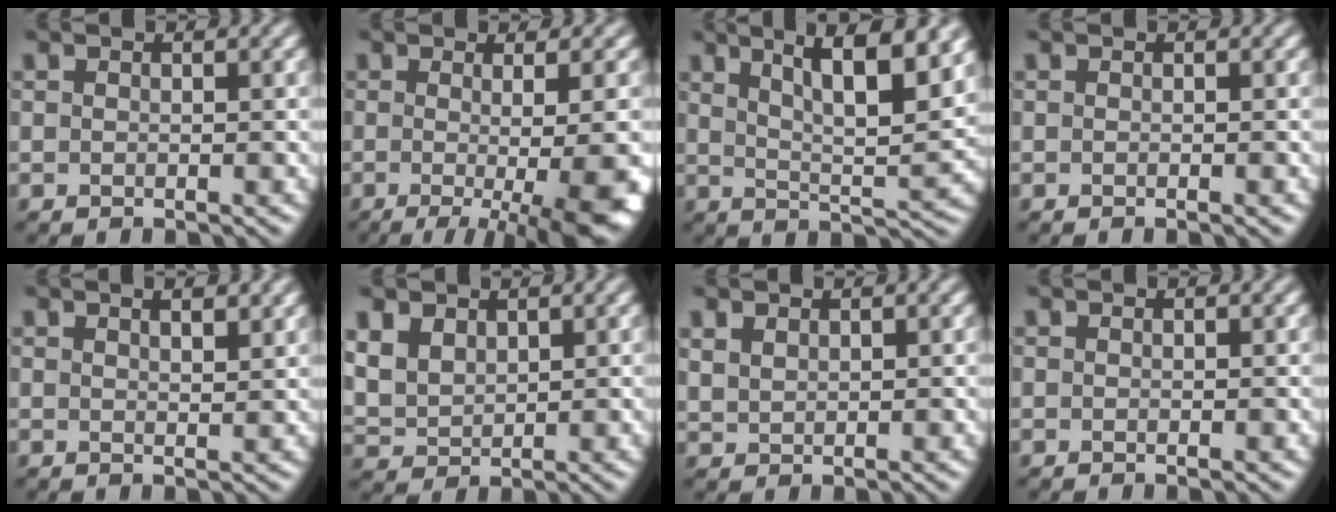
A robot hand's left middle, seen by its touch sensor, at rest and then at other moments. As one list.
[{"total": 10.3, "force": [-2.2, 3.2, 9.6], "torque": [-0.092, -0.003, -0.019]}, {"total": 9.9, "force": [5.9, 2.3, 7.6], "torque": [-0.096, 0.016, 0.076]}, {"total": 0.8, "force": [-0.2, 0.3, 0.8], "torque": [-0.005, -0.001, -0.005]}, {"total": 2.4, "force": [1.9, 0.6, 1.4], "torque": [-0.007, 0.008, 0.013]}, {"total": 3.8, "force": [2.5, 2.5, 1.5], "torque": [-0.057, 0.002, 0.056]}, {"total": 1.2, "force": [1.2, 0.3, -0.1], "torque": [-0.012, 0.001, 0.031]}, {"total": 0.0}]